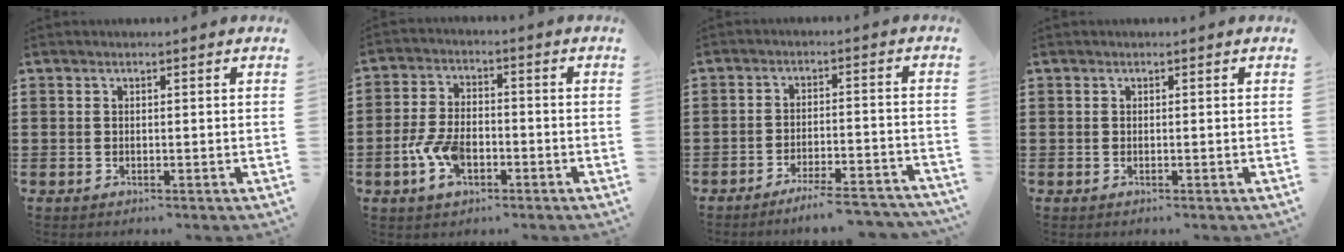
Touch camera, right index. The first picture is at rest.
{"total": 6.5, "force": [-2.3, 3.6, 4.8], "torque": [-0.117, 0.000, -0.048]}
{"total": 5.1, "force": [-4.6, -0.2, 2.1], "torque": [-0.032, -0.010, -0.086]}
{"total": 0.0}